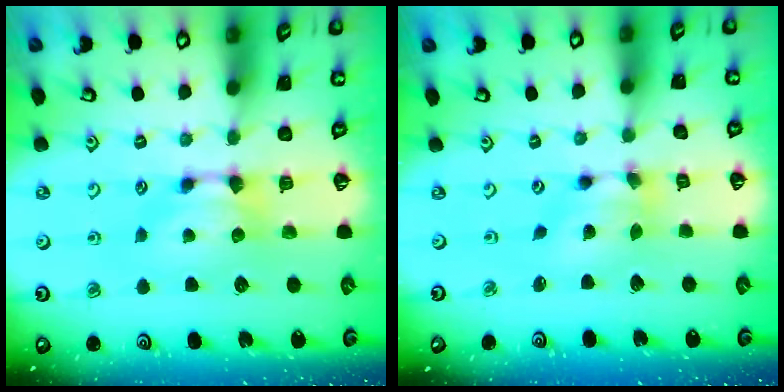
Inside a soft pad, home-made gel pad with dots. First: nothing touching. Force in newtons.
{"total": 4.9, "press": 4.5, "slide": 1.9}